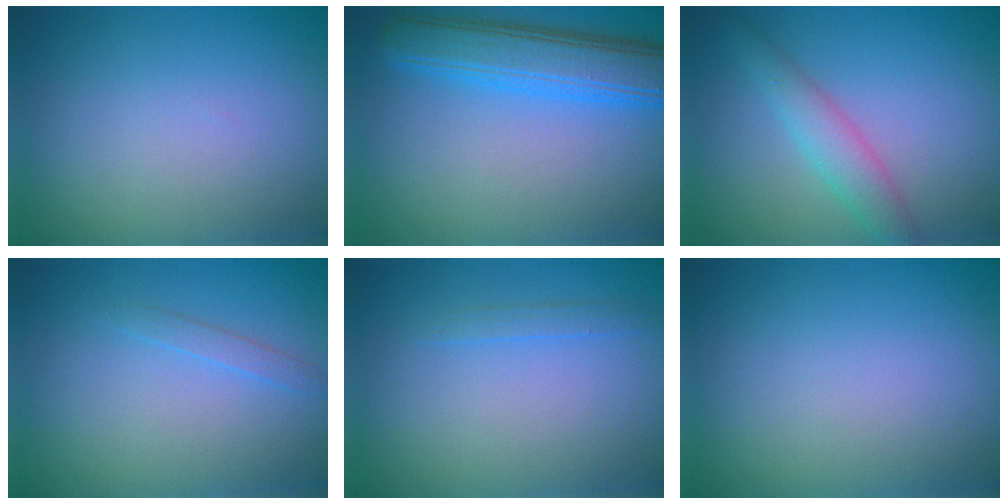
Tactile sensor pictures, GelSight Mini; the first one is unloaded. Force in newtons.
{"total": 6.3, "press": 6.3, "slide": 0.1}
{"total": 2.9, "press": 2.9, "slide": 0.1}
{"total": 0.9, "press": 0.9, "slide": 0.1}
{"total": 0.9, "press": 0.9, "slide": 0.1}
{"total": 0.0}